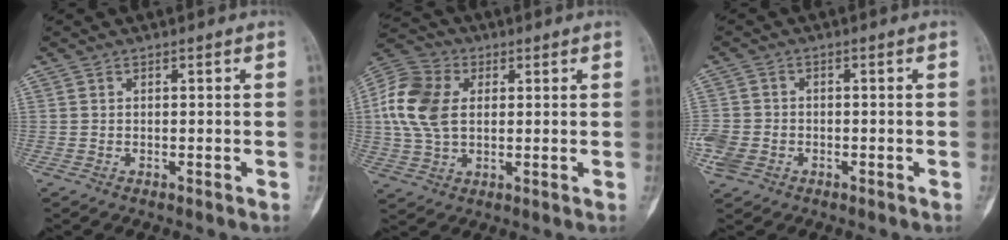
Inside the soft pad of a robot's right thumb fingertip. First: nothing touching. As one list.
[{"total": 12.8, "force": [1.9, 8.7, 9.2], "torque": [-0.182, 0.011, 0.030]}, {"total": 6.1, "force": [-2.1, 4.9, 2.9], "torque": [-0.070, 0.013, -0.035]}]